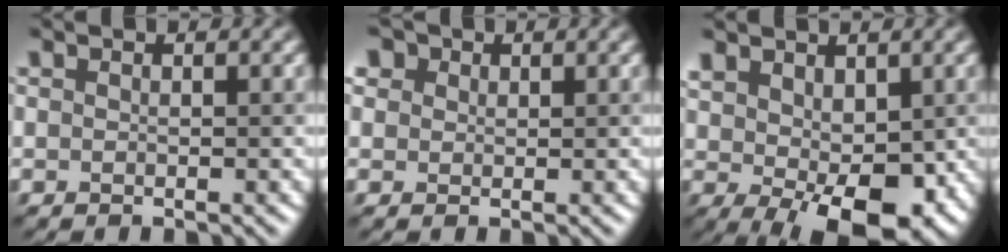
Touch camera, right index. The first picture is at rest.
{"total": 2.6, "force": [1.8, 1.8, 0.7], "torque": [-0.017, 0.017, 0.019]}
{"total": 8.5, "force": [-0.6, 4.7, 7.0], "torque": [-0.139, -0.008, 0.010]}